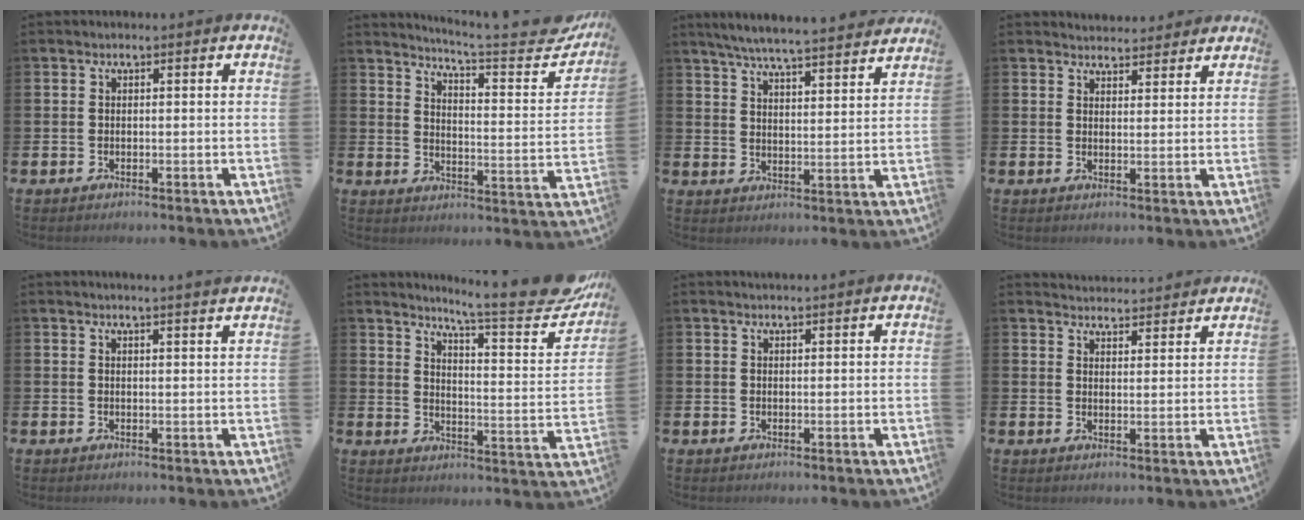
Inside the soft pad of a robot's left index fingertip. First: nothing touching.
{"total": 6.0, "force": [5.2, 0.2, 2.9], "torque": [-0.055, -0.051, 0.077]}
{"total": 6.4, "force": [6.2, 0.0, 1.7], "torque": [-0.049, -0.043, 0.108]}
{"total": 3.7, "force": [3.5, 1.1, -0.2], "torque": [0.005, -0.020, 0.064]}
{"total": 2.0, "force": [2.0, -0.5, 0.0], "torque": [0.006, -0.013, 0.035]}
{"total": 8.7, "force": [7.5, 0.5, 4.4], "torque": [-0.075, -0.065, 0.116]}
{"total": 1.1, "force": [1.1, 0.0, 0.1], "torque": [0.010, -0.006, 0.018]}
{"total": 3.9, "force": [3.9, 0.4, -0.3], "torque": [-0.003, -0.028, 0.071]}